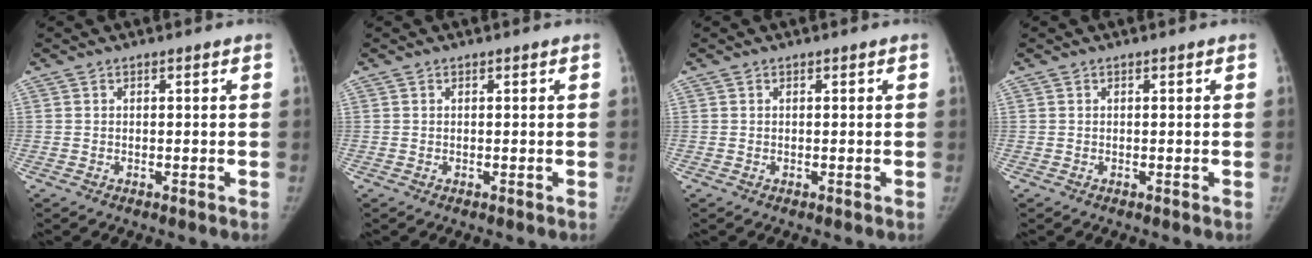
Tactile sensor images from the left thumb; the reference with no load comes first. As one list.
[{"total": 0.0}, {"total": 0.0}, {"total": 0.0}]